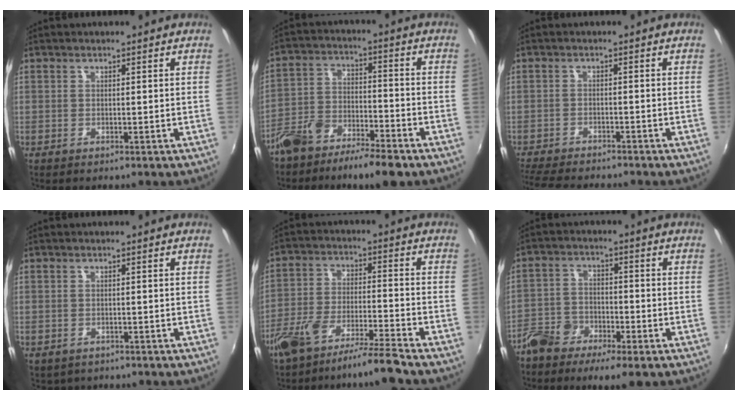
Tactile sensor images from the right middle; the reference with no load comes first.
{"total": 10.1, "force": [-7.1, 3.7, 6.1], "torque": [-0.132, 0.006, -0.131]}
{"total": 9.0, "force": [-8.3, 1.4, 3.3], "torque": [-0.091, -0.020, -0.139]}
{"total": 1.7, "force": [-0.9, 1.4, 0.4], "torque": [-0.013, -0.006, -0.010]}
{"total": 9.7, "force": [-8.1, -0.1, 5.4], "torque": [-0.118, -0.005, -0.146]}
{"total": 7.4, "force": [-5.5, 3.1, 3.8], "torque": [-0.092, -0.002, -0.110]}